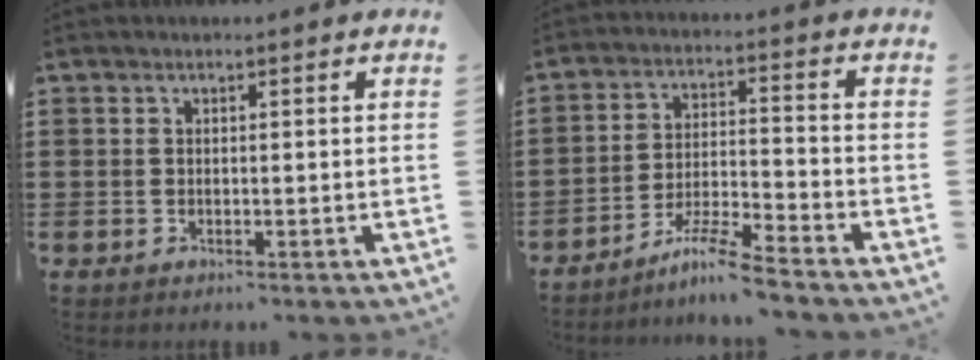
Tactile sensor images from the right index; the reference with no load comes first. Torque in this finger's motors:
{"motor_torque": [2.02, 0.12, -0.02, 0.01]}